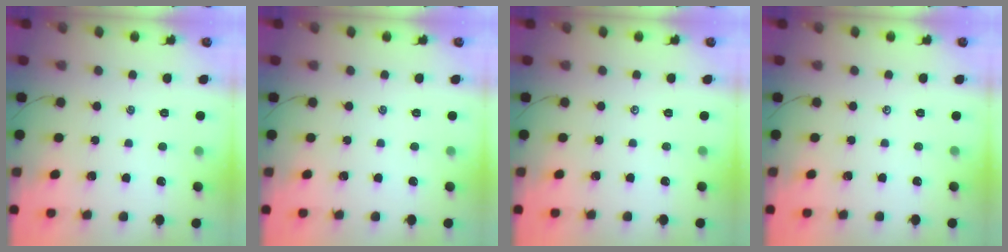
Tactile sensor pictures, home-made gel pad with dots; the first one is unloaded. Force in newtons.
{"total": 0.0}
{"total": 0.0}
{"total": 0.0}